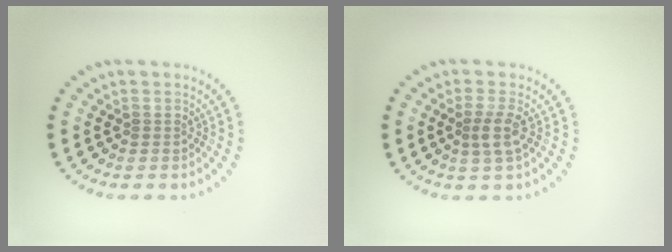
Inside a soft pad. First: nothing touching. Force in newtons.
{"total": 2.1, "press": 1.7, "slide": 1.2}